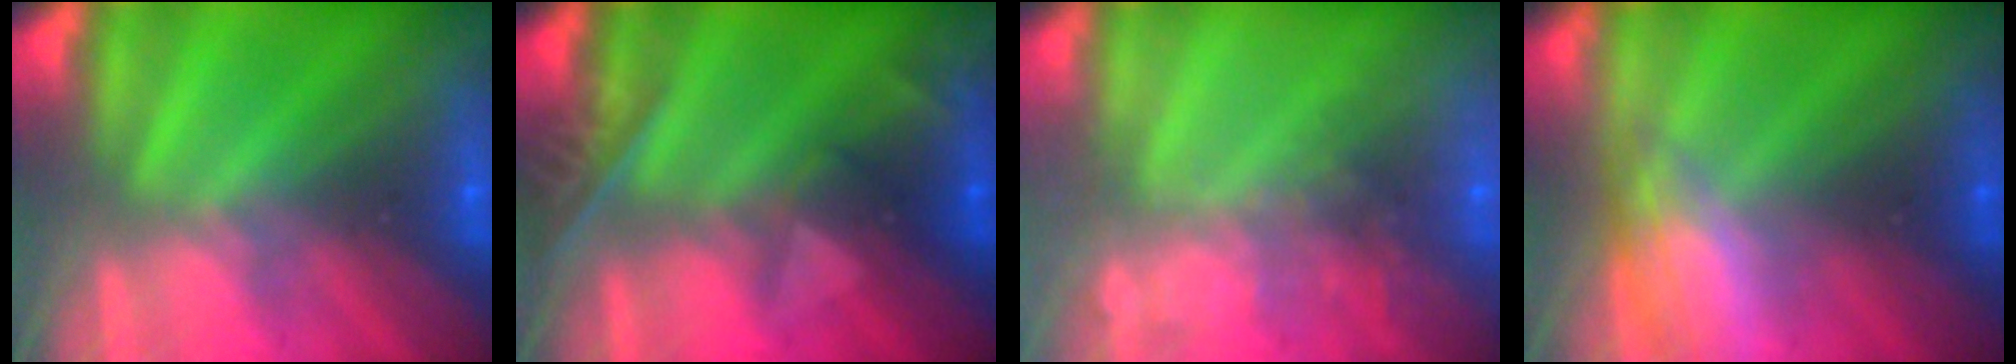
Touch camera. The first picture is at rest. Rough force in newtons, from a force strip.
{"total": 2.4}
{"total": 7.8}
{"total": 2.9}